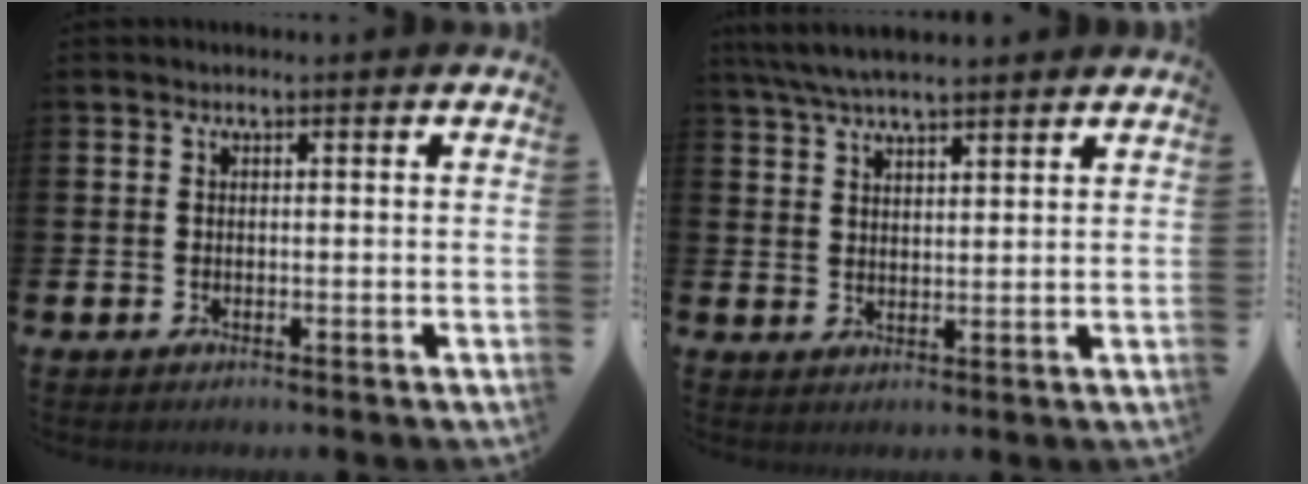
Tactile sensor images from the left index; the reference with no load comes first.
{"total": 5.5, "force": [5.1, 0.8, 2.0], "torque": [-0.059, -0.010, 0.096]}